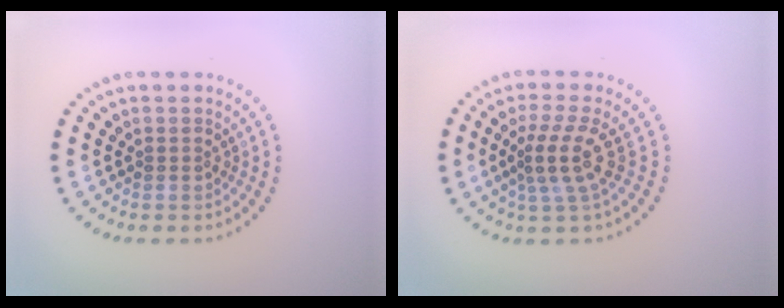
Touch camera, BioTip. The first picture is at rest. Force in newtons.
{"total": 3.4, "press": 2.5, "slide": 2.4}